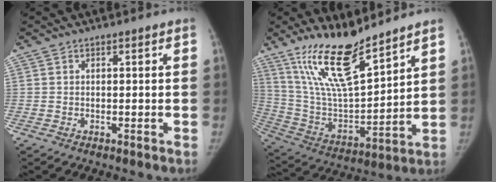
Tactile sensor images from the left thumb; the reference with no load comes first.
{"total": 17.6, "force": [13.1, 4.2, 10.9], "torque": [-0.178, -0.078, 0.259]}